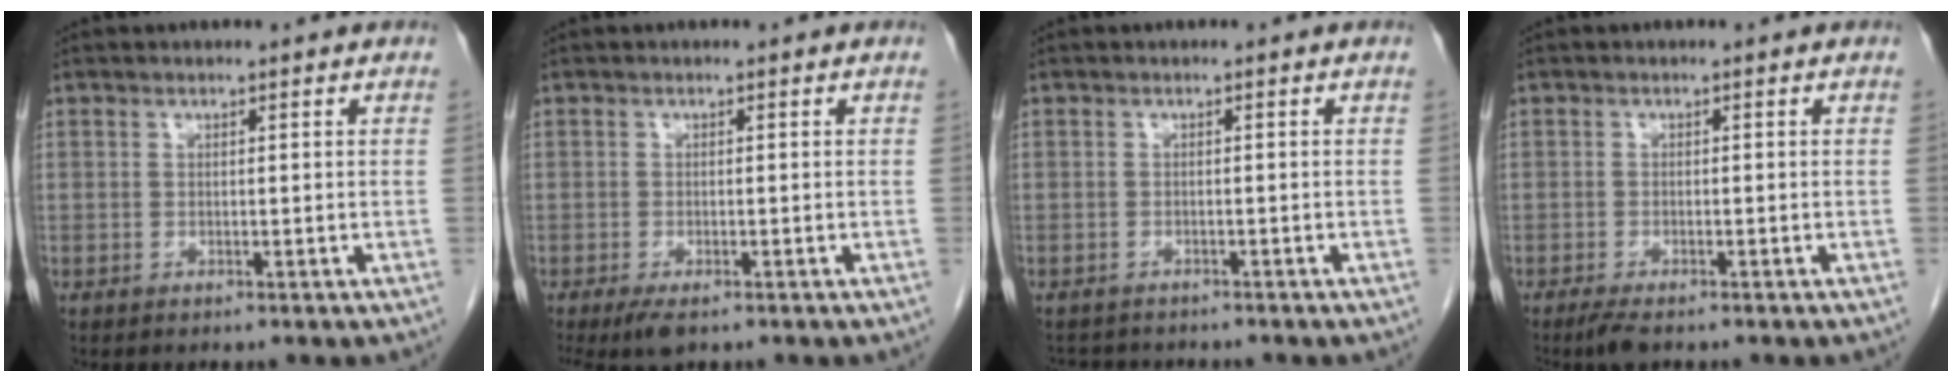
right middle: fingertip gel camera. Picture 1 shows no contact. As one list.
[{"total": 3.5, "force": [-2.3, 1.2, 2.4], "torque": [-0.048, -0.009, -0.035]}, {"total": 4.1, "force": [-3.8, 1.3, 0.7], "torque": [-0.009, -0.006, -0.054]}, {"total": 2.5, "force": [-1.9, 0.6, 1.5], "torque": [-0.034, -0.007, -0.033]}]